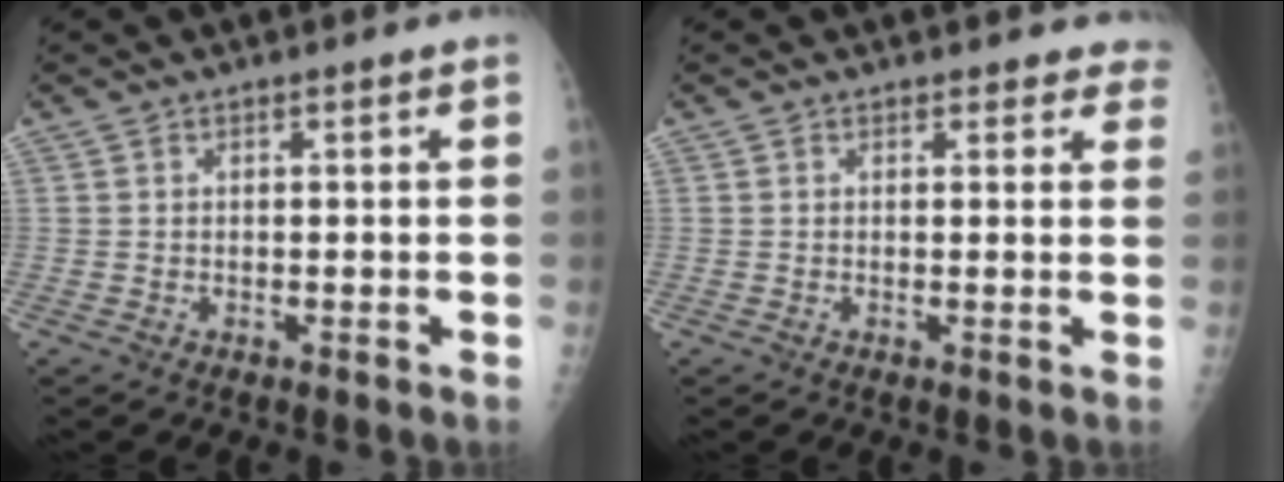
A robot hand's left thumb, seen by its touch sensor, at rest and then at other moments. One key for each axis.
{"total": 4.3, "fx": 3.9, "fy": 1.8, "fz": 0.5, "tx": 0.034, "ty": -0.015, "tz": 0.023}